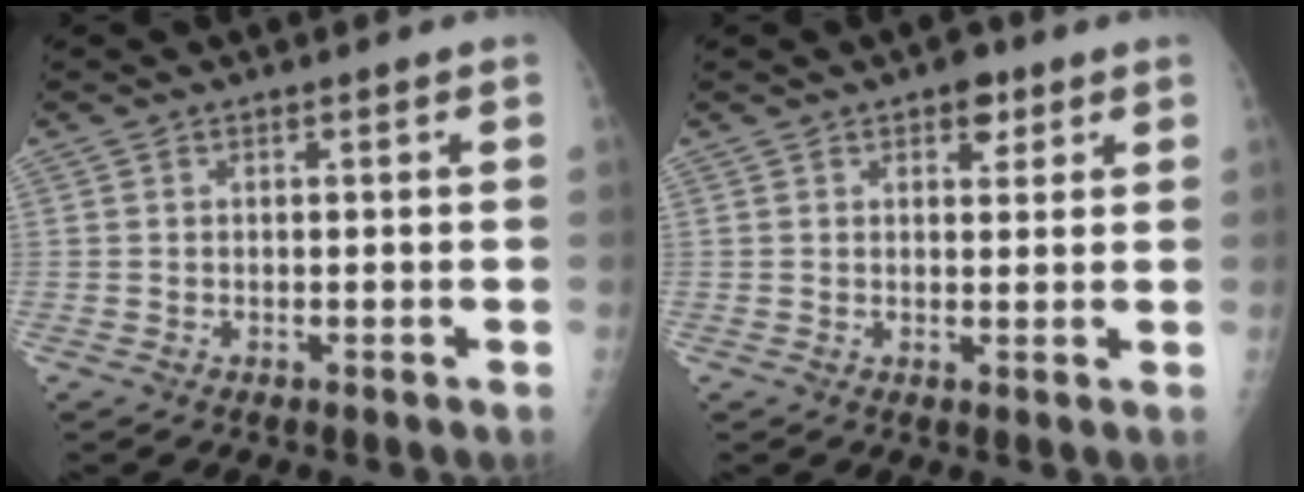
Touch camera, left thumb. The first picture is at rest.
{"total": 3.8, "force": [2.1, 2.2, 2.2], "torque": [-0.006, -0.007, 0.025]}